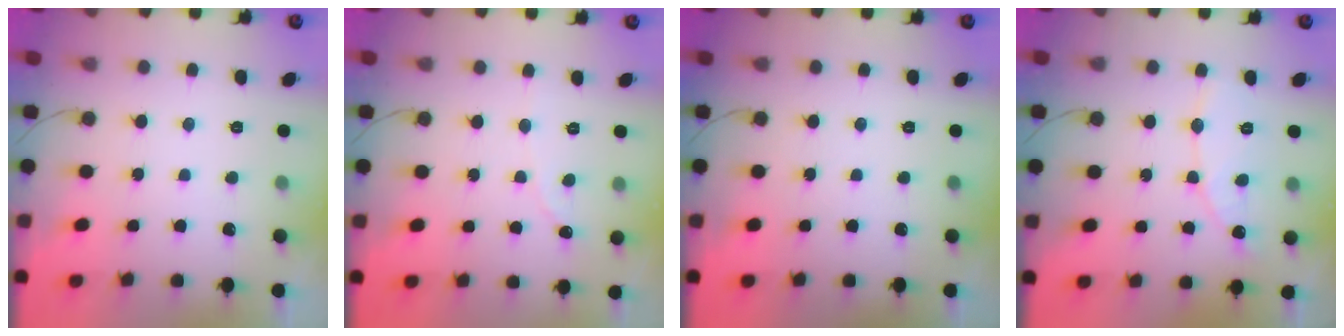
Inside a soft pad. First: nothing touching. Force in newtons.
{"total": 0.0}
{"total": 0.0}
{"total": 7.9, "press": 7.9, "slide": 0.8}